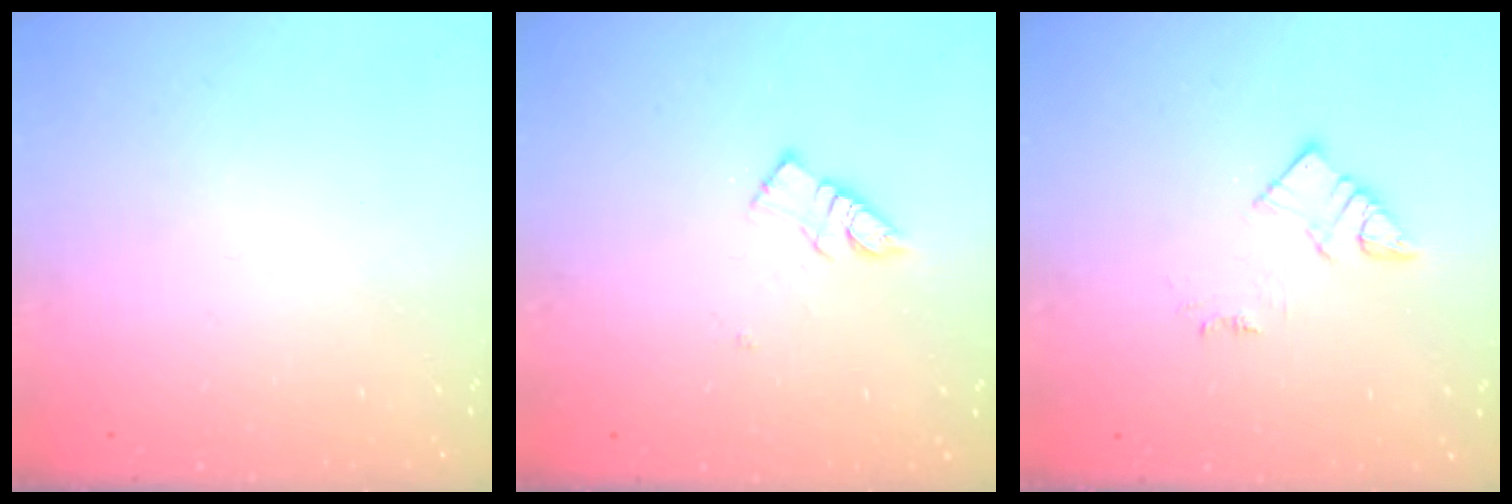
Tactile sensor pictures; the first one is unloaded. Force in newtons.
{"total": 9.1, "press": 9.1, "slide": 0.4}
{"total": 6.9, "press": 6.8, "slide": 0.3}